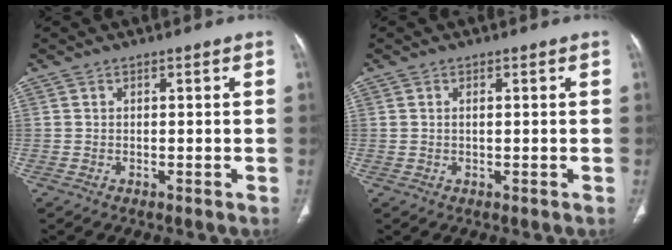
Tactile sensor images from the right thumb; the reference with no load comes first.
{"total": 0.9, "force": [0.2, 0.4, 0.8], "torque": [-0.020, 0.003, 0.005]}